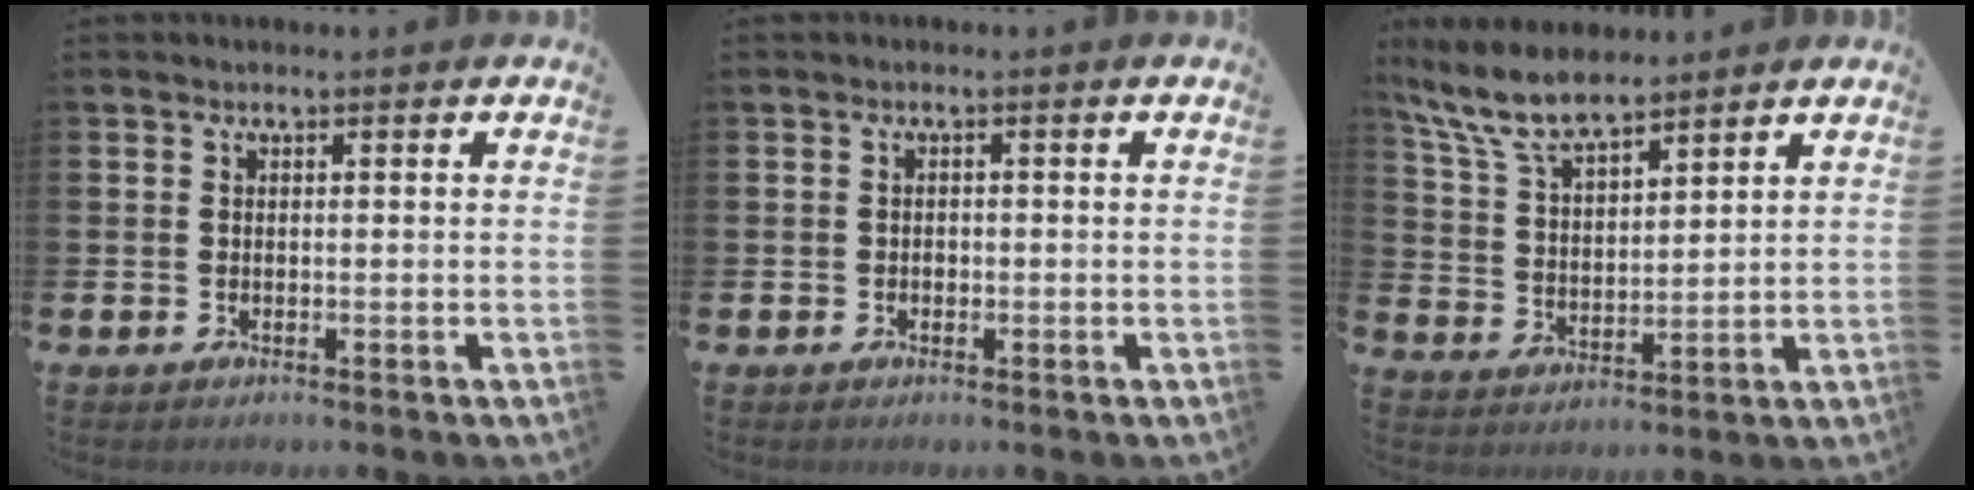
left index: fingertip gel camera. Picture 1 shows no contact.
{"total": 0.7, "force": [-0.3, 0.6, 0.2], "torque": [-0.012, 0.007, -0.005]}
{"total": 8.4, "force": [7.4, 1.7, 3.4], "torque": [-0.101, -0.025, 0.136]}